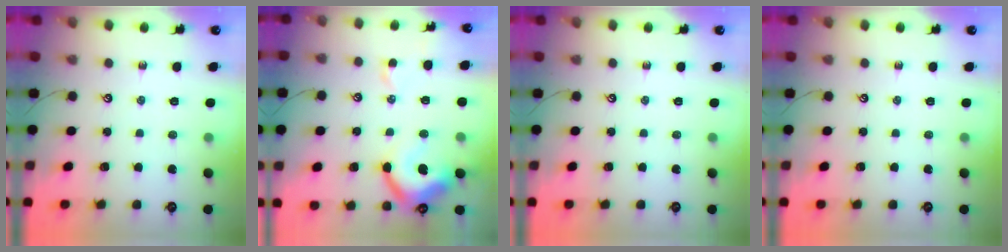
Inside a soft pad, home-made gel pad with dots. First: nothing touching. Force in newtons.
{"total": 11.6, "press": 11.5, "slide": 2.1}
{"total": 0.0}
{"total": 0.0}